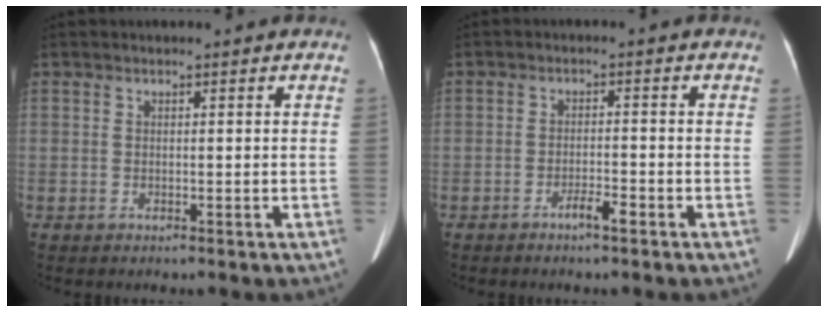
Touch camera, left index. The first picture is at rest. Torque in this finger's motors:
{"motor_torque": [0.24, 0.20, 0.03, 0.00]}